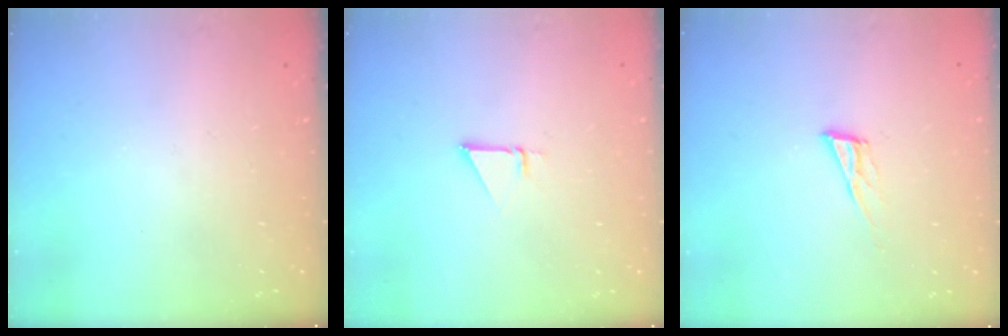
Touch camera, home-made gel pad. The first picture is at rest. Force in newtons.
{"total": 1.4, "press": 1.4, "slide": 0.0}
{"total": 8.7, "press": 8.3, "slide": 2.6}